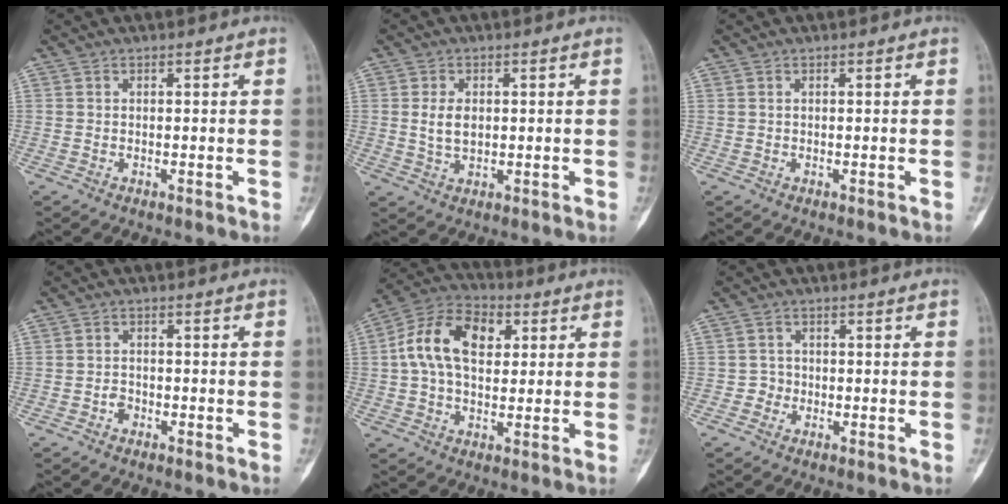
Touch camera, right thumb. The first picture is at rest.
{"total": 5.0, "force": [0.7, 3.1, 3.8], "torque": [-0.068, -0.006, 0.019]}
{"total": 0.0}
{"total": 1.5, "force": [-0.9, 1.1, 0.6], "torque": [-0.004, 0.007, -0.018]}
{"total": 13.8, "force": [2.8, 8.9, 10.2], "torque": [-0.169, 0.019, 0.041]}
{"total": 1.8, "force": [-0.7, 1.6, 0.1], "torque": [0.011, 0.010, -0.019]}